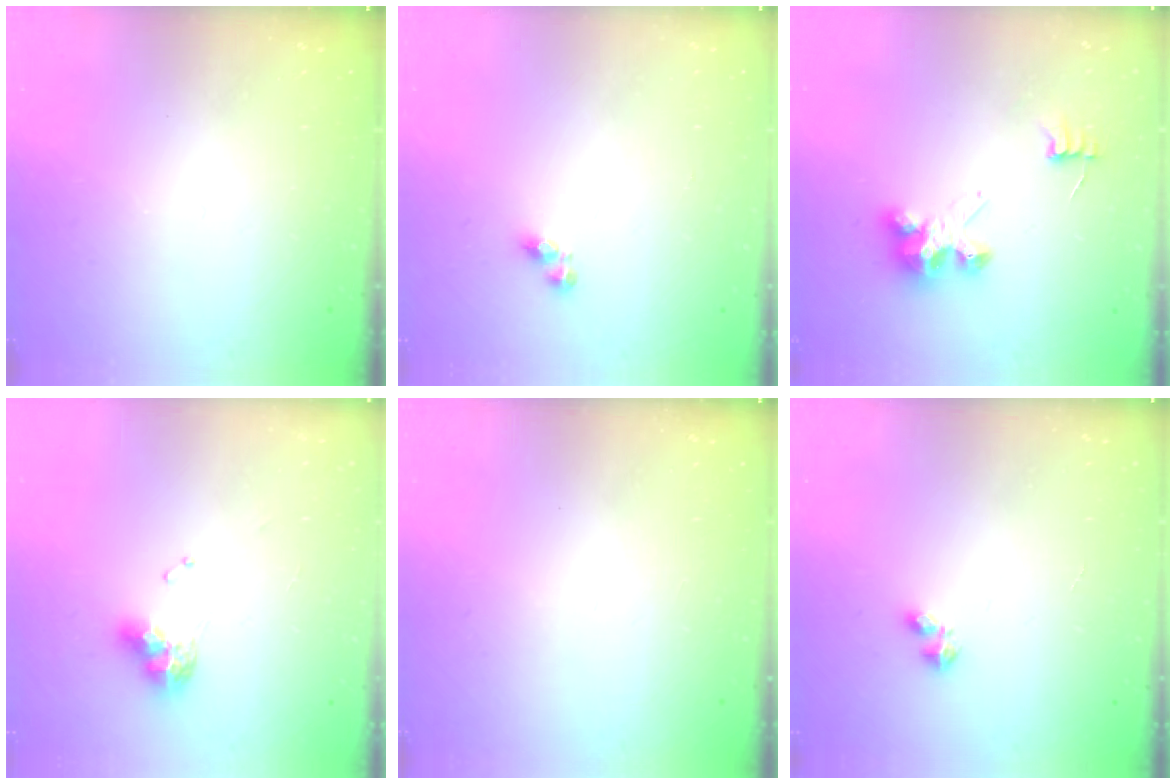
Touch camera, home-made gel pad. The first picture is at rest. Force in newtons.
{"total": 4.6, "press": 4.6, "slide": 0.6}
{"total": 6.8, "press": 6.8, "slide": 0.2}
{"total": 8.8, "press": 8.7, "slide": 1.1}
{"total": 0.0}
{"total": 2.4, "press": 2.4, "slide": 0.5}